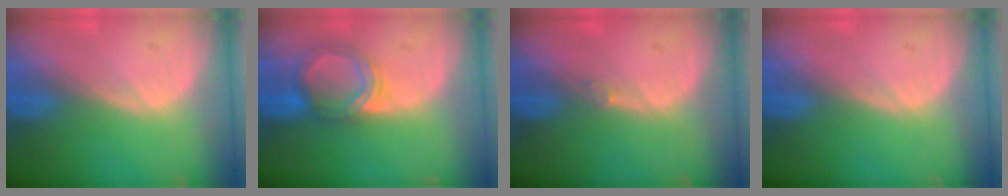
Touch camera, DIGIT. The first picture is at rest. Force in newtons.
{"total": 5.4, "press": 5.1, "slide": 1.6}
{"total": 0.5, "press": 0.5, "slide": 0.1}
{"total": 0.0}